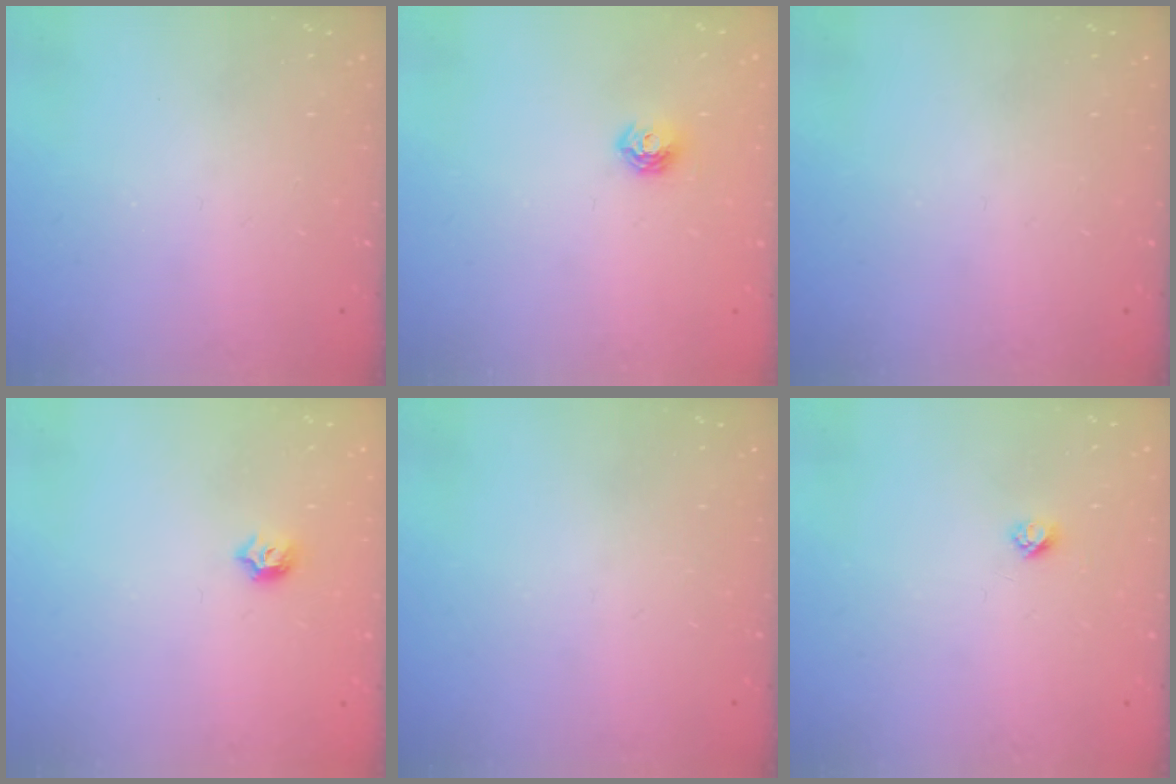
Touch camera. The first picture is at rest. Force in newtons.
{"total": 5.2, "press": 5.2, "slide": 0.5}
{"total": 0.0}
{"total": 5.3, "press": 5.3, "slide": 0.9}
{"total": 0.0}
{"total": 2.7, "press": 2.6, "slide": 0.3}